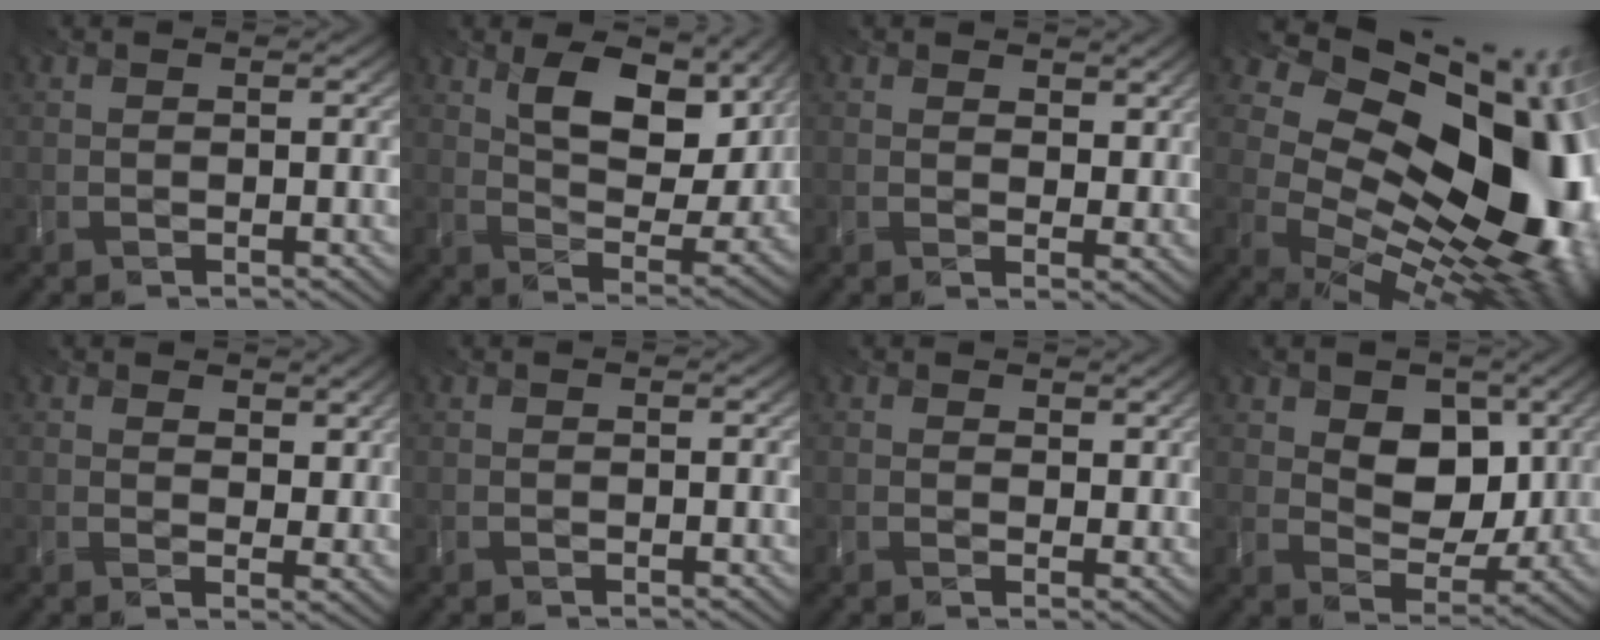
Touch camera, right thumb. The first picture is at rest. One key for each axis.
{"total": 12.5, "fx": 6.5, "fy": 5.8, "fz": 9.0, "tx": -0.160, "ty": -0.012, "tz": 0.112}
{"total": 2.8, "fx": 2.0, "fy": 1.6, "fz": 1.1, "tx": -0.025, "ty": -0.011, "tz": 0.045}
{"total": 20.1, "fx": 3.5, "fy": 13.6, "fz": 14.3, "tx": -0.188, "ty": -0.020, "tz": 0.101}
{"total": 3.4, "fx": 2.4, "fy": 1.9, "fz": 1.5, "tx": -0.030, "ty": -0.013, "tz": 0.051}
{"total": 0.0}
{"total": 1.7, "fx": 1.4, "fy": 1.0, "fz": 0.5, "tx": -0.016, "ty": -0.007, "tz": 0.030}
{"total": 6.4, "fx": 2.4, "fy": 4.7, "fz": 3.6, "tx": -0.075, "ty": -0.018, "tz": 0.041}